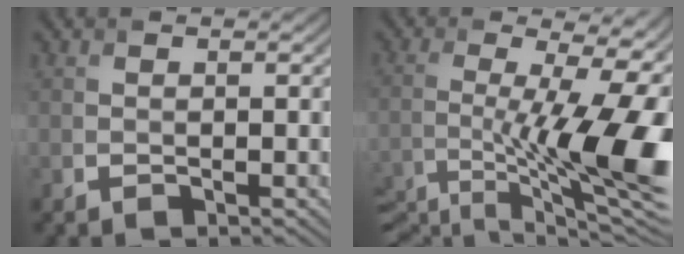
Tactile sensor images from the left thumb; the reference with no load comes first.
{"total": 16.7, "force": [-5.0, 4.6, 15.3], "torque": [-0.242, -0.023, -0.075]}